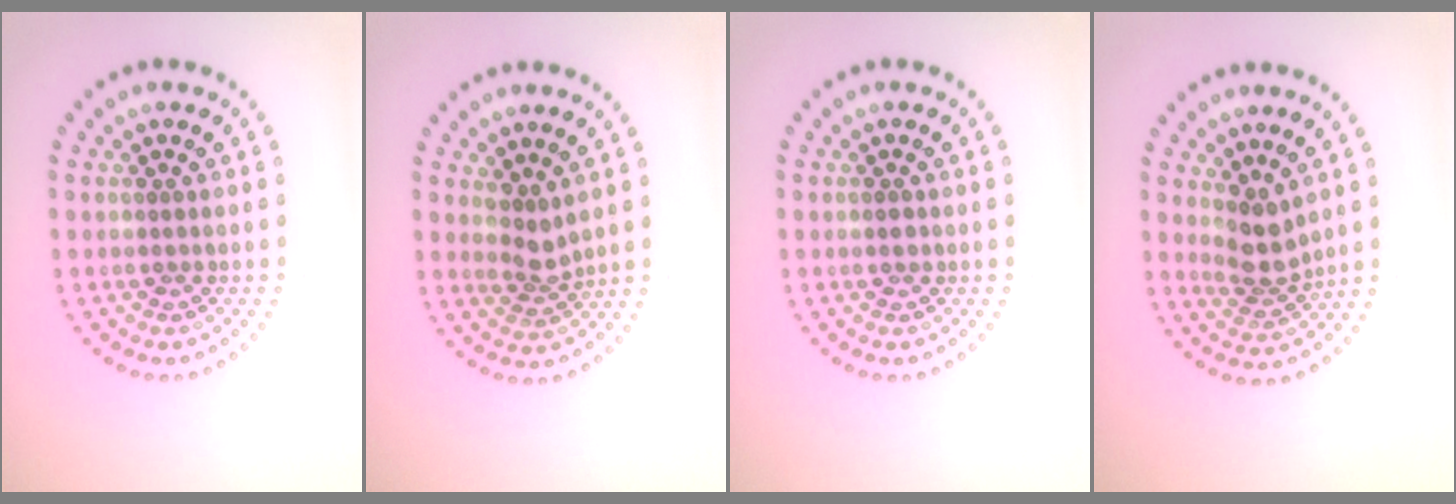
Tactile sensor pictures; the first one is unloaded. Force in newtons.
{"total": 1.9, "press": 1.3, "slide": 1.4}
{"total": 0.9, "press": 0.9, "slide": 0.0}
{"total": 2.8, "press": 2.1, "slide": 1.8}